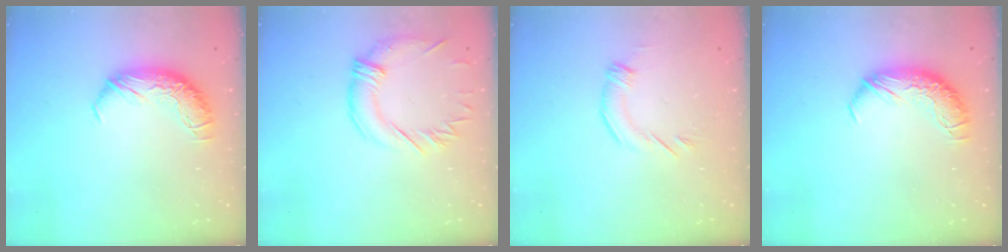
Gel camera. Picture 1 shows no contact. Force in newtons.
{"total": 1.1, "press": 0.2, "slide": 1.1}
{"total": 2.4, "press": 2.1, "slide": 1.0}
{"total": 0.0}